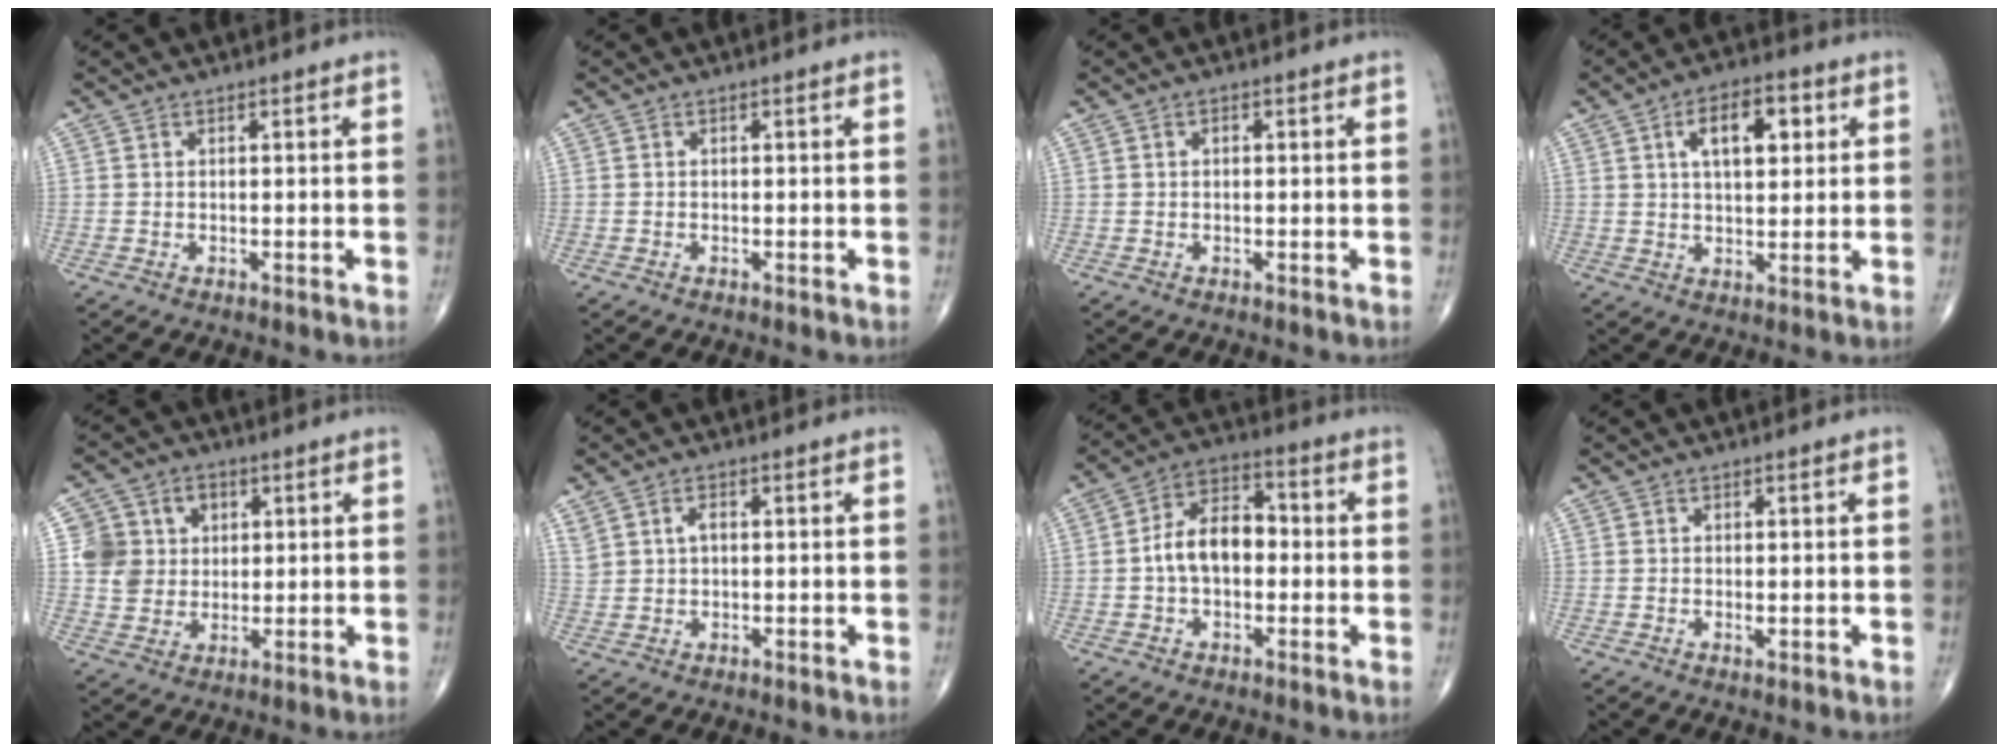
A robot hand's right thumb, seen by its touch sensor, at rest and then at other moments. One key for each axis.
{"total": 0.0}
{"total": 0.9, "fx": 0.2, "fy": 0.6, "fz": 0.7, "tx": -0.009, "ty": 0.004, "tz": 0.001}
{"total": 9.8, "fx": 3.2, "fy": 4.9, "fz": 7.9, "tx": -0.101, "ty": 0.002, "tz": 0.047}
{"total": 8.5, "fx": 2.0, "fy": 7.8, "fz": 2.6, "tx": -0.011, "ty": 0.000, "tz": 0.039}
{"total": 2.9, "fx": 1.0, "fy": 1.8, "fz": 2.0, "tx": -0.039, "ty": 0.004, "tz": 0.024}
{"total": 10.2, "fx": -0.6, "fy": 6.5, "fz": 7.8, "tx": -0.121, "ty": 0.035, "tz": -0.023}
{"total": 0.8, "fx": -0.1, "fy": 0.4, "fz": 0.7, "tx": -0.013, "ty": -0.002, "tz": -0.003}